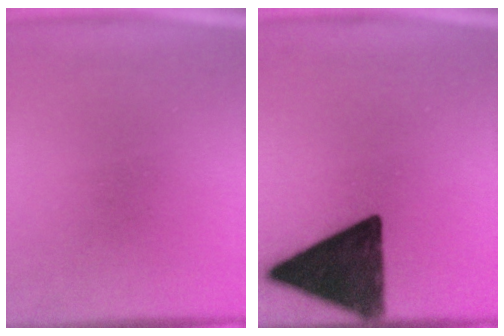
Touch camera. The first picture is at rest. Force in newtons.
{"total": 16.1}